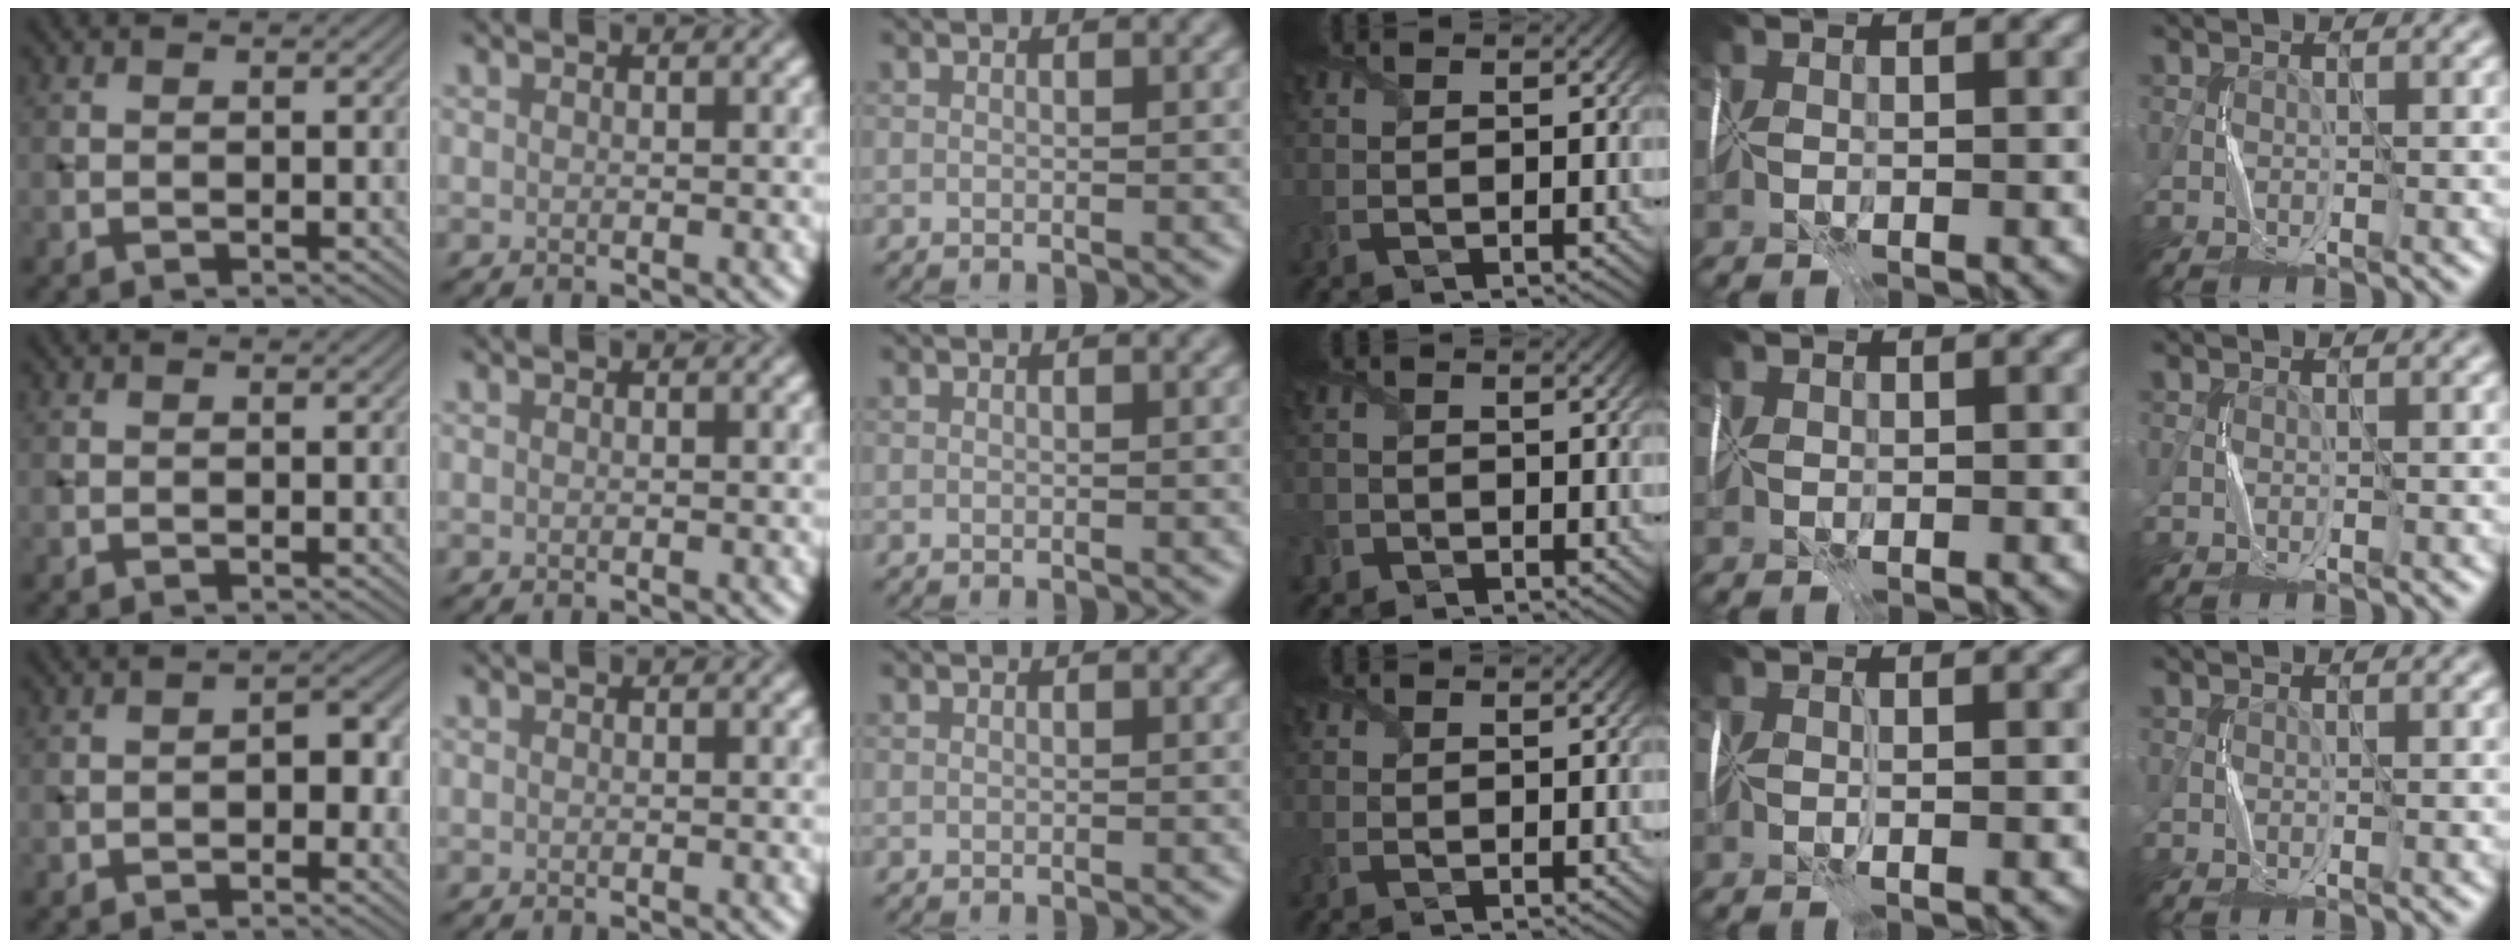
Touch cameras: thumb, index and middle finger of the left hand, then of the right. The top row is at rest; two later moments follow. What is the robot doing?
{"motion": "fold", "object": "wrapping paper"}